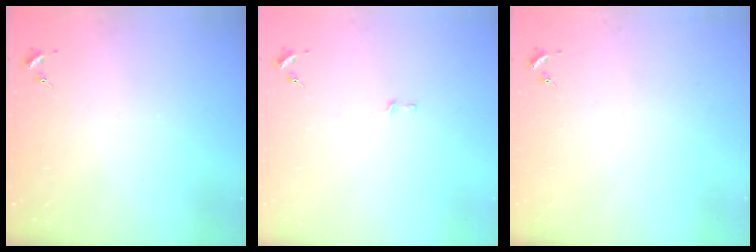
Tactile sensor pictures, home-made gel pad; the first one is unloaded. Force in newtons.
{"total": 3.0, "press": 3.0, "slide": 0.2}
{"total": 0.0}